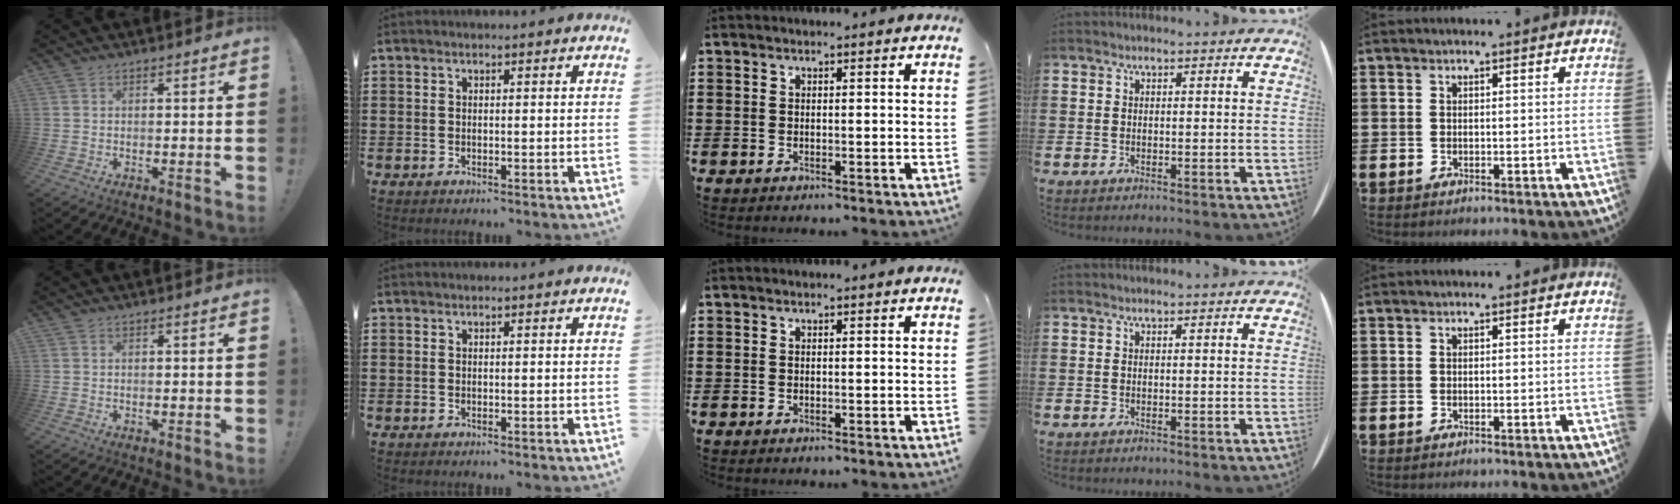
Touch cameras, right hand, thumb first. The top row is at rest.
{}